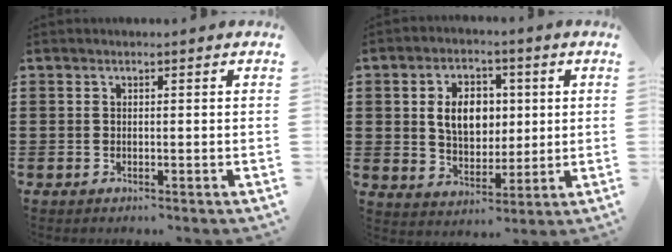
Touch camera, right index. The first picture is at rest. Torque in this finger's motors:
{"motor_torque": [1.39, 0.75, 0.64, 0.16]}